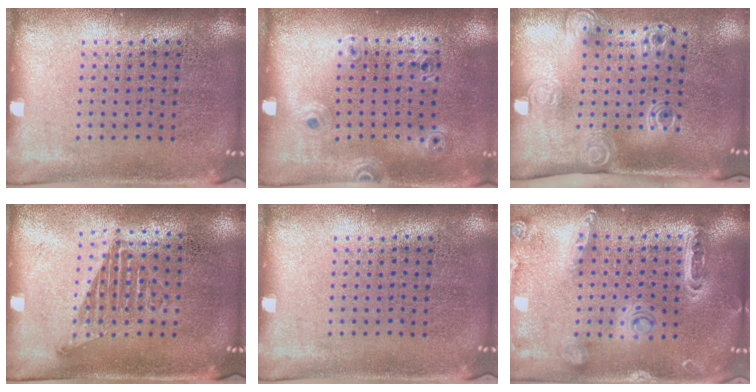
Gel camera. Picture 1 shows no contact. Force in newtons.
{"total": 1.1, "press": 0.9, "slide": 0.7}
{"total": 2.2, "press": 1.6, "slide": 1.6}
{"total": 1.1, "press": 1.0, "slide": 0.5}
{"total": 0.0}
{"total": 1.3, "press": 1.3, "slide": 0.2}